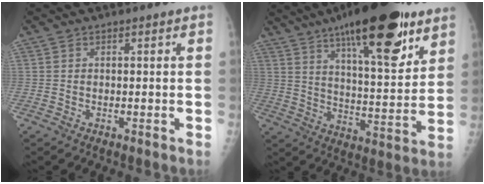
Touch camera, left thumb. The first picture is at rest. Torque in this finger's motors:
{"motor_torque": [3.59, 1.42, 1.72, -1.05, 0.39]}